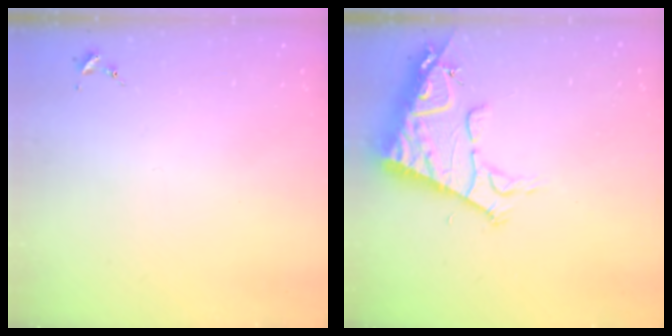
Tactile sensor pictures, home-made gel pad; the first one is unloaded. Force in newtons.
{"total": 13.9, "press": 13.8, "slide": 1.7}